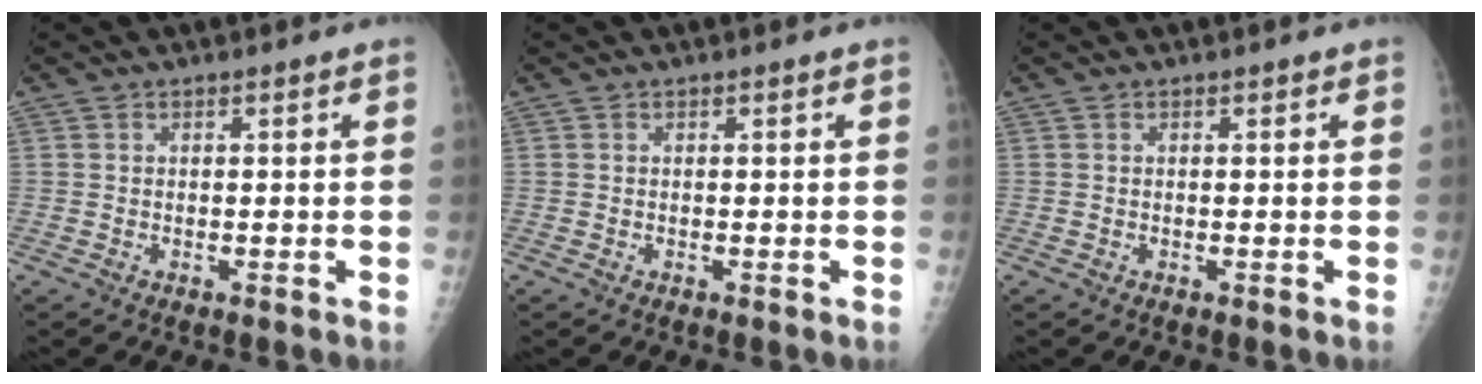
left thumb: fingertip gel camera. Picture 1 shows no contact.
{"total": 0.0}
{"total": 0.0}